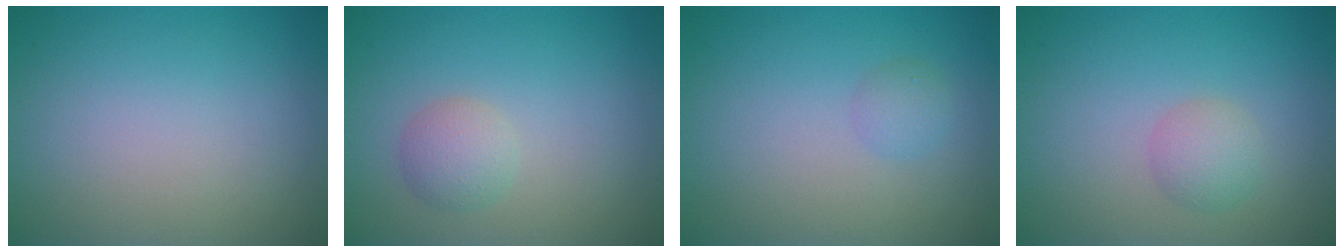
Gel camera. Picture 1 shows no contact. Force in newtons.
{"total": 2.0, "press": 2.0, "slide": 0.0}
{"total": 1.2, "press": 1.2, "slide": 0.0}
{"total": 1.9, "press": 1.9, "slide": 0.0}